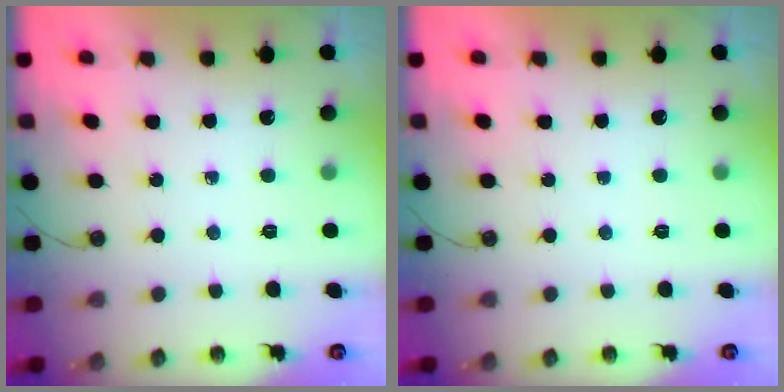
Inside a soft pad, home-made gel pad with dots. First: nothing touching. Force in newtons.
{"total": 0.0}